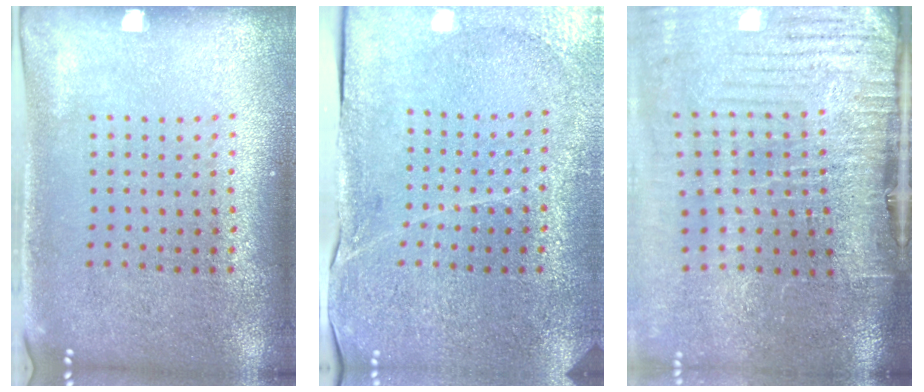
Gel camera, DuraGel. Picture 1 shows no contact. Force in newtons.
{"total": 3.3, "press": 3.2, "slide": 0.6}
{"total": 4.7, "press": 3.8, "slide": 2.8}